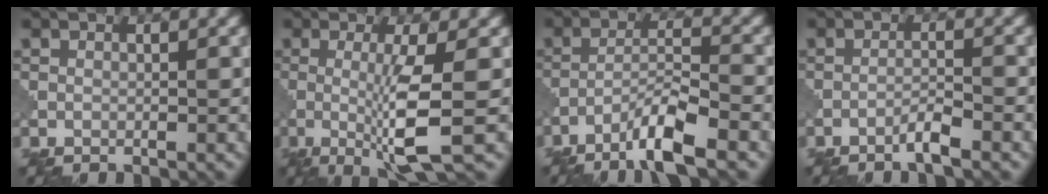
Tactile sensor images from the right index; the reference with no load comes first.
{"total": 5.7, "force": [-0.7, 0.8, 5.6], "torque": [-0.098, -0.012, -0.015]}
{"total": 5.6, "force": [-3.8, 0.5, 4.1], "torque": [-0.069, 0.007, -0.078]}
{"total": 1.9, "force": [-1.5, 0.0, 1.3], "torque": [-0.021, 0.008, -0.033]}